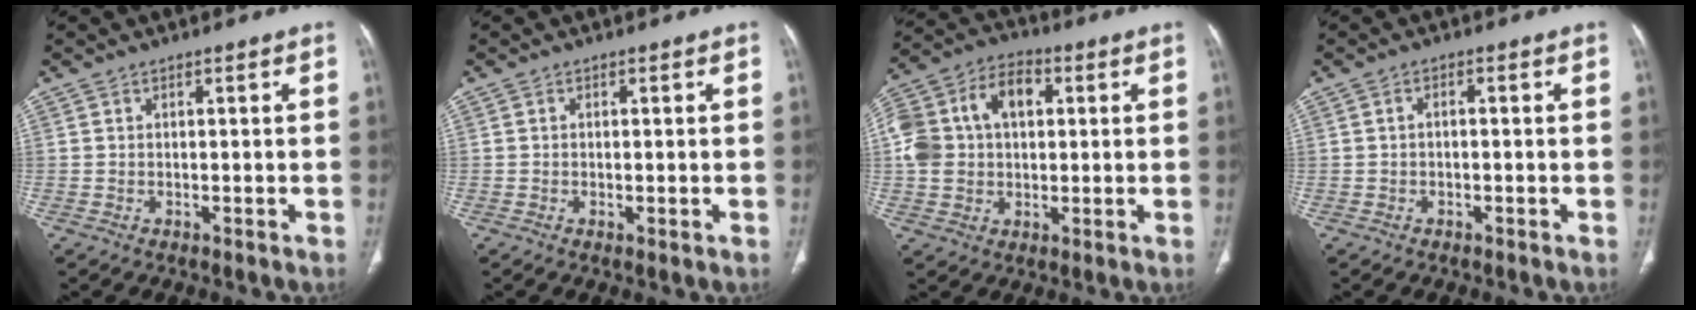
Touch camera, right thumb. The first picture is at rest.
{"total": 0.9, "force": [-0.2, 0.1, 0.8], "torque": [-0.020, -0.005, -0.004]}
{"total": 15.8, "force": [2.7, 11.1, 10.9], "torque": [-0.208, 0.030, 0.043]}
{"total": 1.0, "force": [-0.3, 0.5, 0.8], "torque": [-0.014, 0.006, -0.006]}